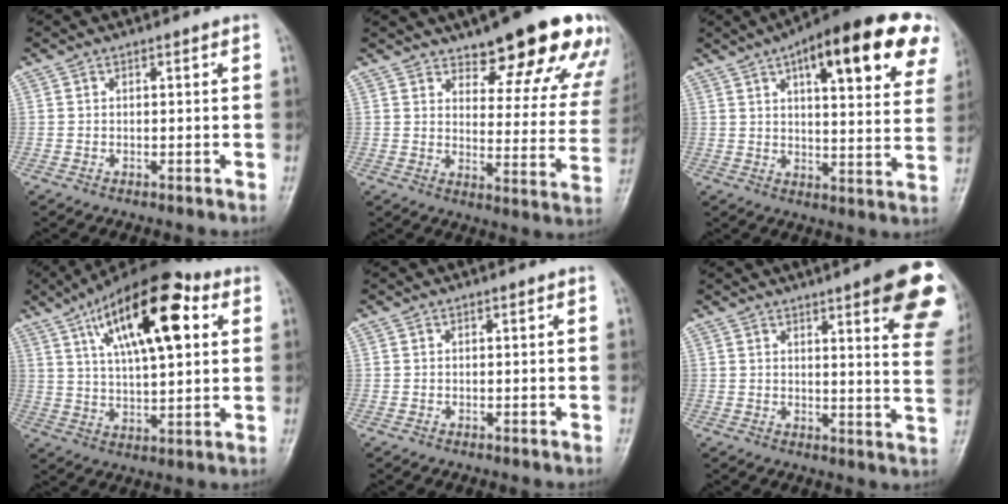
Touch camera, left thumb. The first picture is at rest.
{"total": 20.1, "force": [14.4, 6.5, 12.5], "torque": [-0.109, -0.075, 0.176]}
{"total": 23.3, "force": [11.4, 7.6, 18.8], "torque": [-0.230, -0.008, 0.153]}
{"total": 20.2, "force": [7.9, 8.4, 16.7], "torque": [-0.246, -0.004, 0.125]}
{"total": 0.0}
{"total": 17.1, "force": [9.0, 3.4, 14.1], "torque": [-0.149, -0.038, 0.096]}